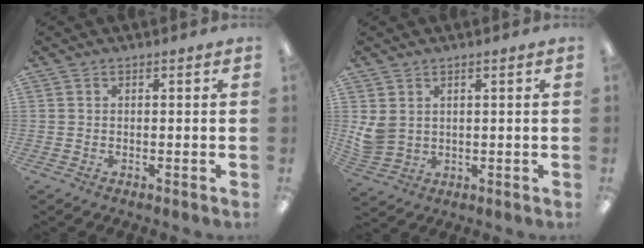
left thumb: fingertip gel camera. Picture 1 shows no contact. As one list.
[{"total": 4.5, "force": [2.0, 3.4, 2.1], "torque": [-0.043, -0.008, 0.040]}]